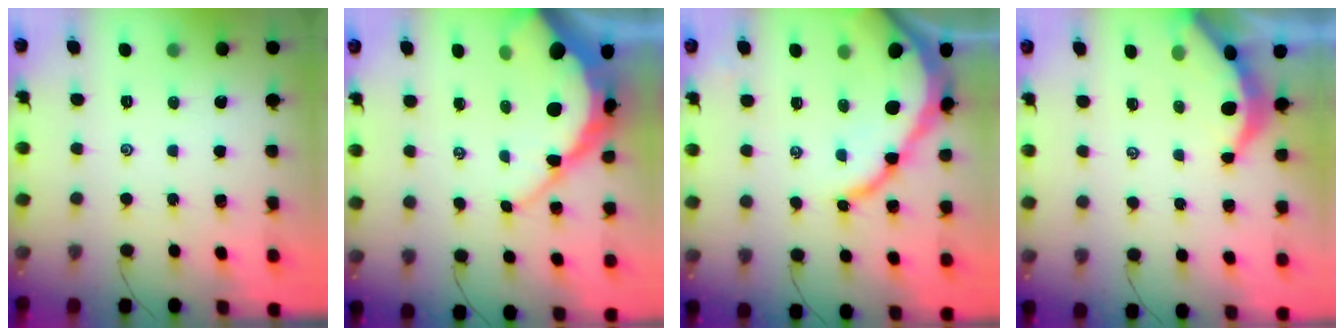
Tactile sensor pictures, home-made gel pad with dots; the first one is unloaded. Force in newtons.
{"total": 15.1, "press": 15.1, "slide": 1.2}
{"total": 12.2, "press": 12.1, "slide": 1.3}
{"total": 3.8, "press": 3.8, "slide": 0.4}